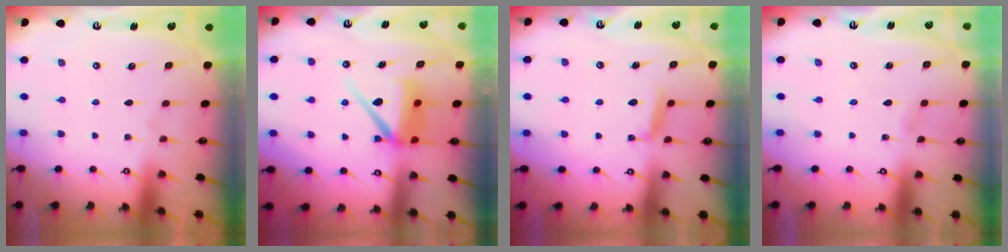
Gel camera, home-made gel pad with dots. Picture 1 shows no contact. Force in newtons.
{"total": 9.5, "press": 9.5, "slide": 0.9}
{"total": 5.9, "press": 5.8, "slide": 0.8}
{"total": 1.7, "press": 1.7, "slide": 0.1}